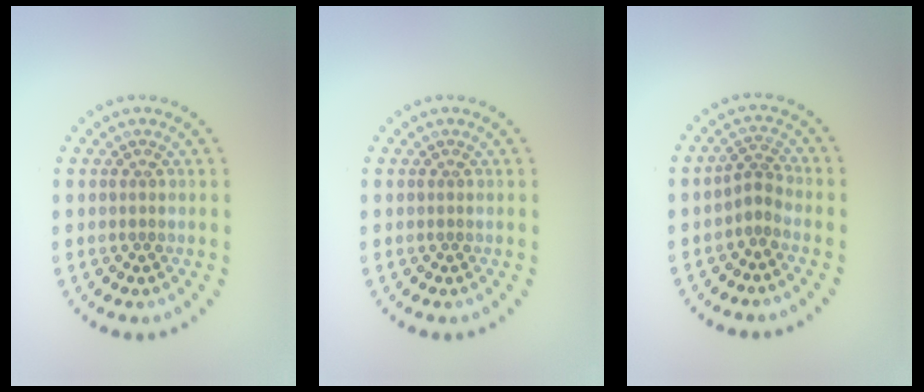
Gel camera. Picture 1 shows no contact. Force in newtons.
{"total": 0.0}
{"total": 1.9, "press": 1.2, "slide": 1.5}